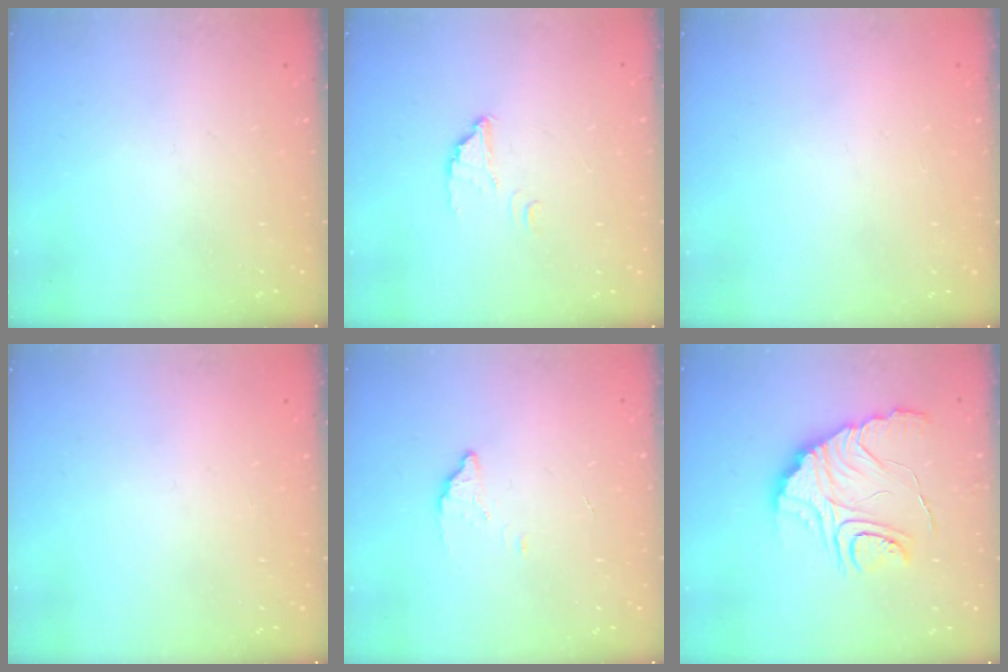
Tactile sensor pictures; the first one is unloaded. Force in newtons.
{"total": 2.7, "press": 2.7, "slide": 0.1}
{"total": 2.1, "press": 2.1, "slide": 0.1}
{"total": 2.3, "press": 2.3, "slide": 0.1}
{"total": 2.1, "press": 2.1, "slide": 0.1}
{"total": 11.9, "press": 11.9, "slide": 1.1}